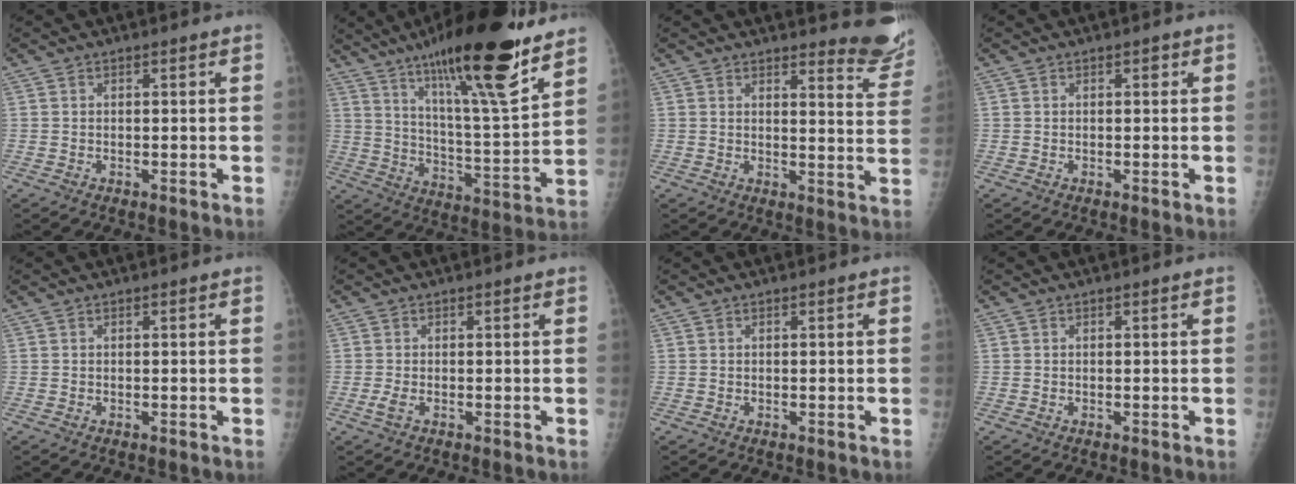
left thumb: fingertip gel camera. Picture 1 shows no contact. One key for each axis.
{"total": 24.0, "fx": 16.0, "fy": 3.9, "fz": 17.4, "tx": -0.264, "ty": -0.068, "tz": 0.262}
{"total": 9.4, "fx": 9.0, "fy": 1.7, "fz": 2.3, "tx": 0.000, "ty": -0.095, "tz": 0.086}
{"total": 0.7, "fx": 0.2, "fy": 0.4, "fz": 0.5, "tx": -0.001, "ty": 0.002, "tz": 0.001}
{"total": 0.0}
{"total": 1.7, "fx": -0.3, "fy": 0.7, "fz": 1.5, "tx": -0.038, "ty": 0.000, "tz": -0.005}
{"total": 0.0}
{"total": 0.0}